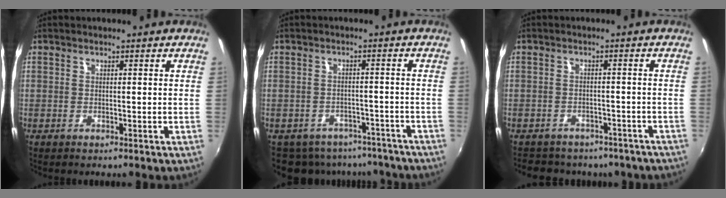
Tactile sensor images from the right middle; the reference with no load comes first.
{"total": 11.6, "force": [-9.5, 6.0, 2.9], "torque": [-0.066, 0.010, -0.109]}
{"total": 12.8, "force": [-10.4, 5.9, 4.4], "torque": [-0.099, 0.001, -0.126]}